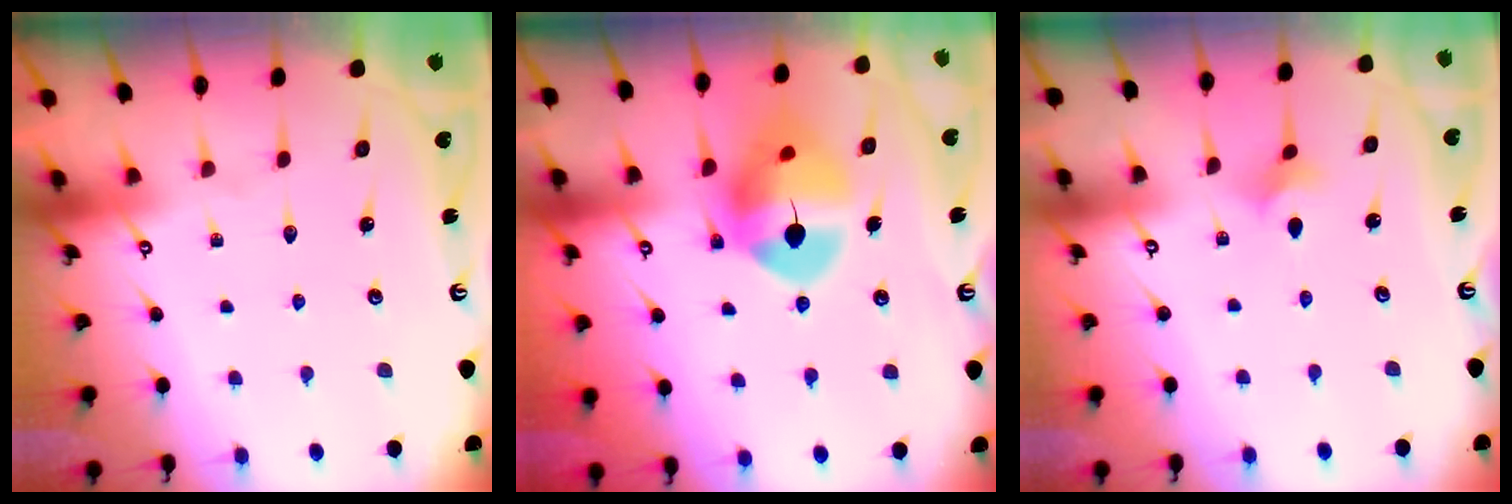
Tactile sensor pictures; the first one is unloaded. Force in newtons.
{"total": 13.3, "press": 13.2, "slide": 1.7}
{"total": 1.9, "press": 1.8, "slide": 0.6}